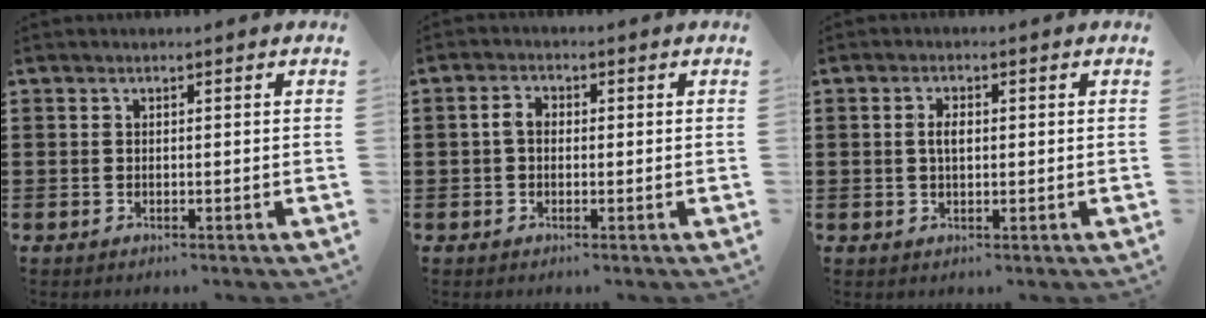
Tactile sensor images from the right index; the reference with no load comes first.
{"total": 2.5, "force": [-0.1, 1.7, 1.8], "torque": [-0.037, 0.007, -0.004]}
{"total": 2.5, "force": [0.2, 1.1, 2.2], "torque": [-0.044, 0.006, 0.002]}